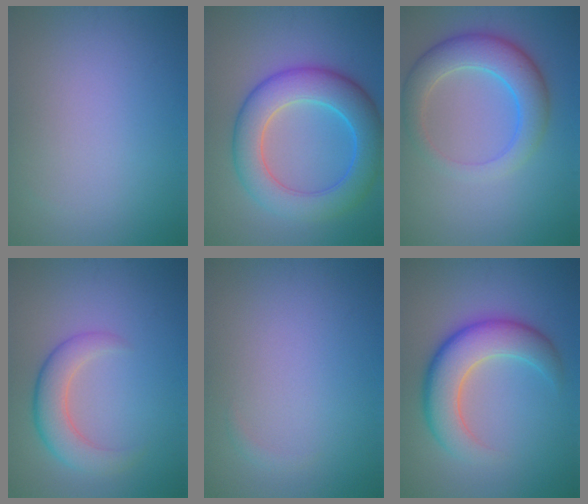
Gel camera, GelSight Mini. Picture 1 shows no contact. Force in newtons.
{"total": 8.1, "press": 8.1, "slide": 0.1}
{"total": 5.6, "press": 5.5, "slide": 0.3}
{"total": 4.1, "press": 4.1, "slide": 0.4}
{"total": 0.5, "press": 0.5, "slide": 0.0}
{"total": 7.0, "press": 6.9, "slide": 0.5}